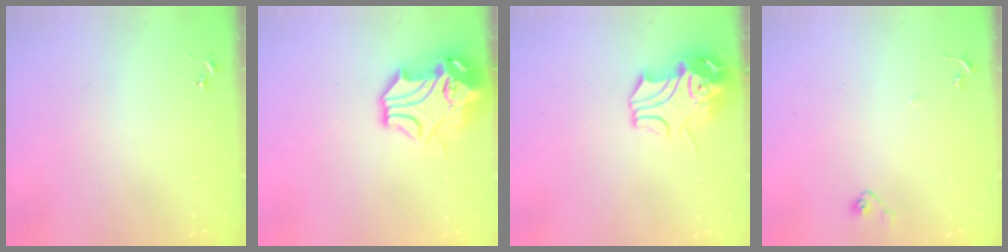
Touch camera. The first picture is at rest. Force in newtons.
{"total": 14.5, "press": 14.3, "slide": 1.9}
{"total": 12.0, "press": 11.8, "slide": 2.0}
{"total": 4.8, "press": 4.7, "slide": 1.0}